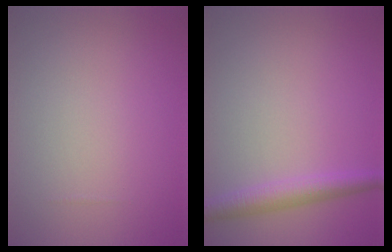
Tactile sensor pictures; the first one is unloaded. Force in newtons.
{"total": 2.5, "press": 2.5, "slide": 0.1}